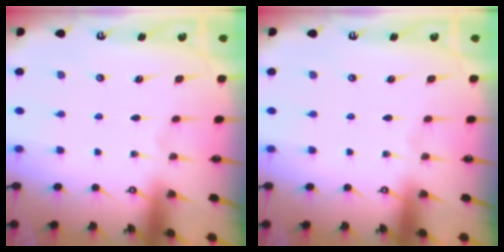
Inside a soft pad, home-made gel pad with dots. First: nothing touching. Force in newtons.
{"total": 0.0}